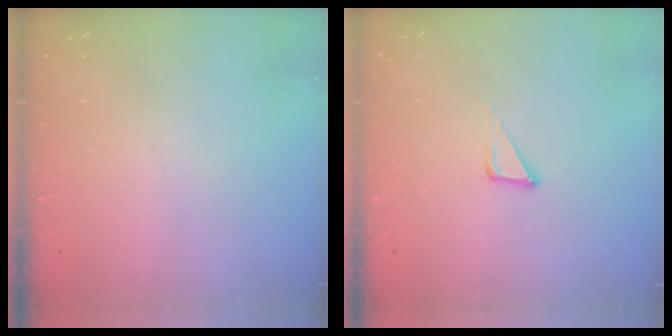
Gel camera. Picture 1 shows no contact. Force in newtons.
{"total": 3.4, "press": 3.4, "slide": 0.2}